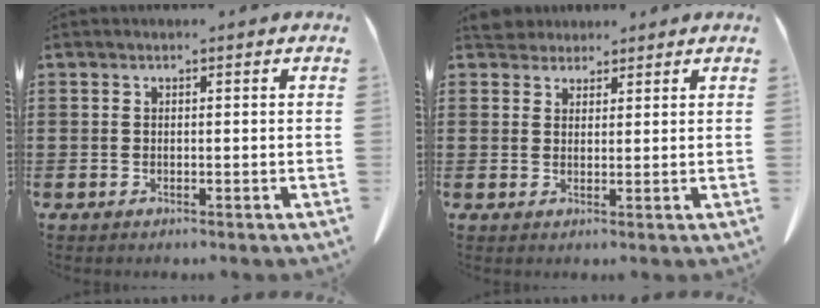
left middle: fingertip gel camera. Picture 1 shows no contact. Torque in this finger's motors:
{"motor_torque": [0.90, 0.84, 0.01, -0.01]}